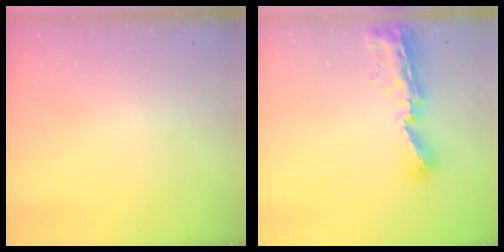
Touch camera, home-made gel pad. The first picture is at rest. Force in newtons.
{"total": 9.8, "press": 9.7, "slide": 1.0}